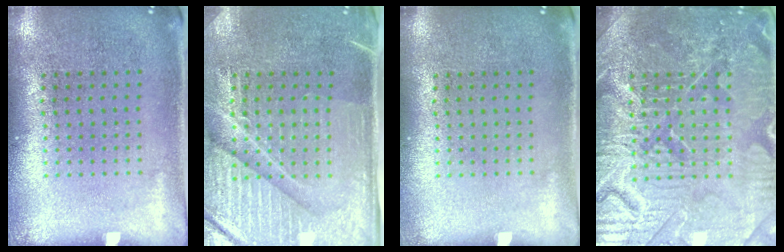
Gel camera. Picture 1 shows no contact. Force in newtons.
{"total": 4.4, "press": 4.0, "slide": 2.0}
{"total": 0.0}
{"total": 7.9, "press": 7.8, "slide": 1.0}